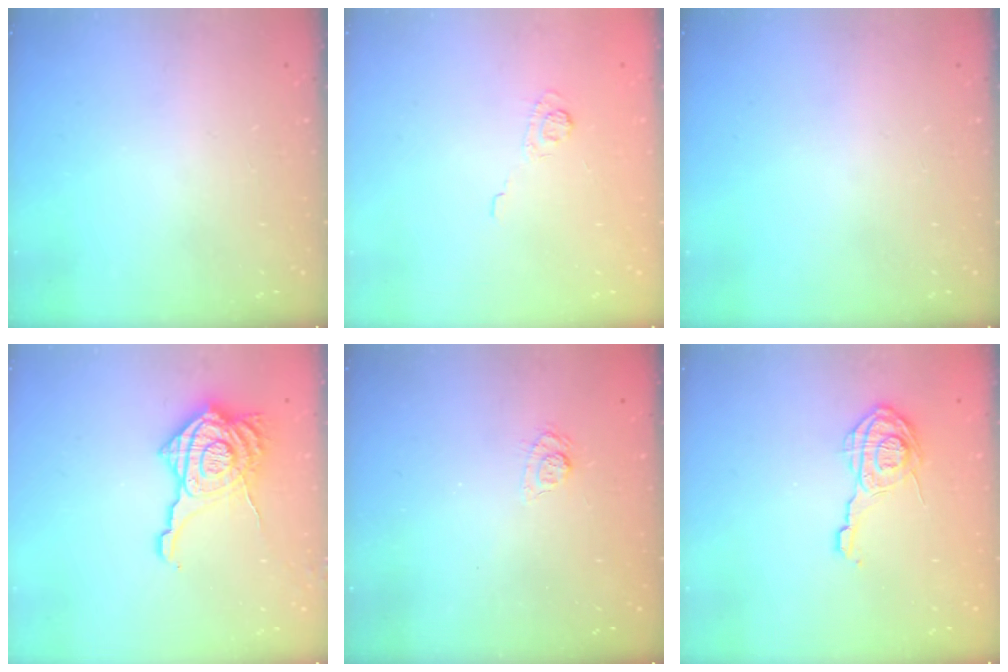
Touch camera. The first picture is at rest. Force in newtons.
{"total": 3.6, "press": 3.3, "slide": 1.5}
{"total": 0.0}
{"total": 15.7, "press": 15.6, "slide": 1.6}
{"total": 4.5, "press": 4.2, "slide": 1.7}
{"total": 12.7, "press": 12.7, "slide": 1.0}